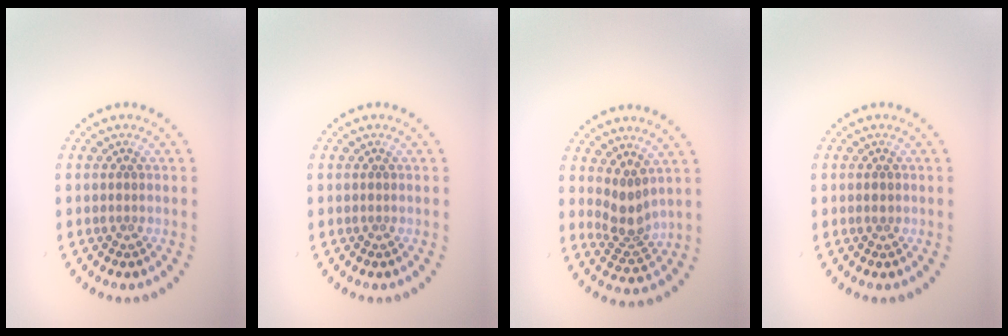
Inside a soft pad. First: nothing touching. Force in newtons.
{"total": 0.0}
{"total": 2.7, "press": 2.2, "slide": 1.7}
{"total": 0.7, "press": 0.7, "slide": 0.0}